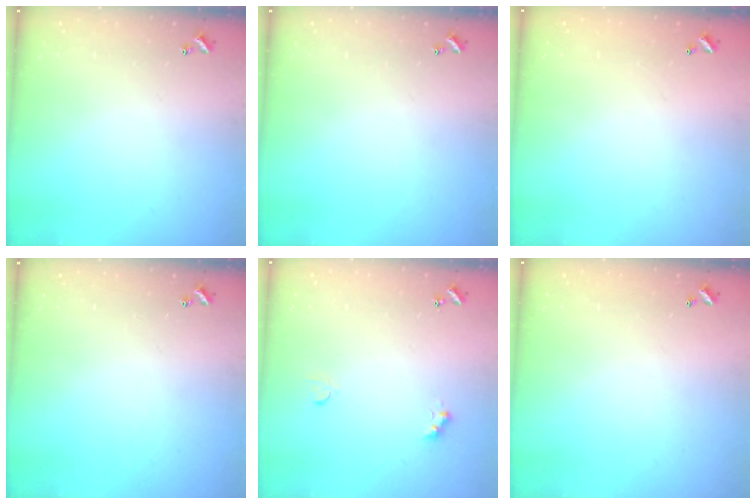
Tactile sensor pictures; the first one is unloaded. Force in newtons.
{"total": 0.0}
{"total": 2.9, "press": 2.9, "slide": 0.1}
{"total": 0.0}
{"total": 1.7, "press": 1.5, "slide": 0.6}
{"total": 2.9, "press": 2.9, "slide": 0.1}